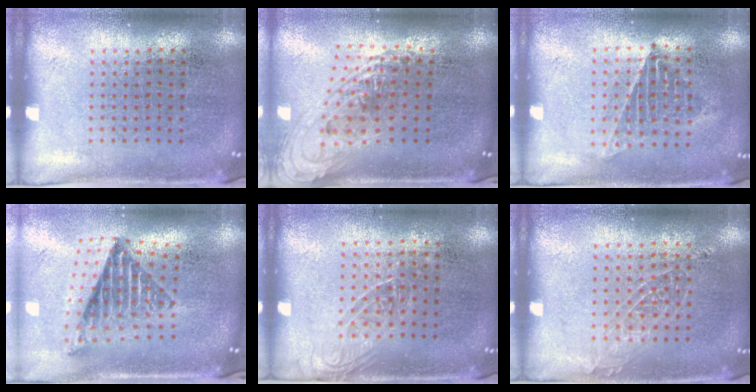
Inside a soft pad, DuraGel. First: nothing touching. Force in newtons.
{"total": 1.7, "press": 1.3, "slide": 1.0}
{"total": 1.0, "press": 1.0, "slide": 0.2}
{"total": 1.6, "press": 1.3, "slide": 1.0}
{"total": 1.2, "press": 1.1, "slide": 0.7}
{"total": 1.0, "press": 1.0, "slide": 0.3}